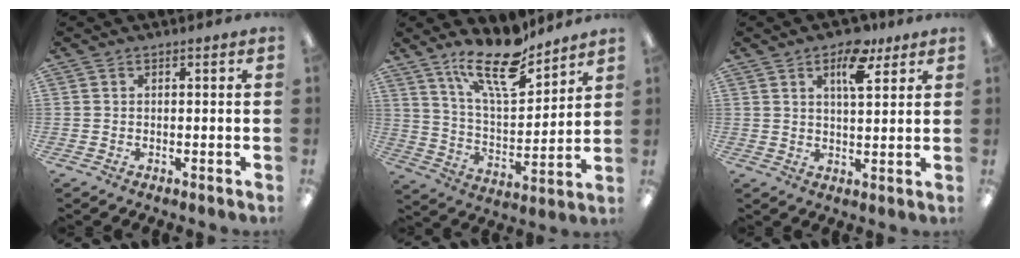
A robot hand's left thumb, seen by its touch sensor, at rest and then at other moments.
{"total": 17.0, "force": [12.9, 5.5, 9.6], "torque": [-0.162, -0.078, 0.220]}
{"total": 8.4, "force": [4.9, 3.7, 5.7], "torque": [-0.067, -0.023, 0.076]}